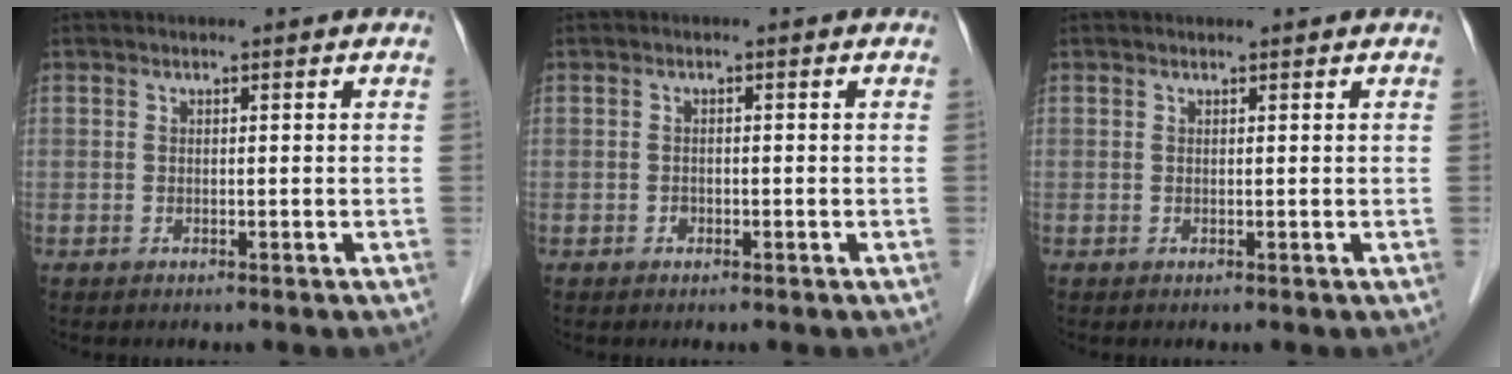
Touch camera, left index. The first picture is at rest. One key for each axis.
{"total": 0.7, "fx": -0.4, "fy": 0.5, "fz": 0.2, "tx": -0.003, "ty": 0.003, "tz": -0.007}
{"total": 0.6, "fx": 0.6, "fy": 0.2, "fz": 0.1, "tx": -0.007, "ty": 0.005, "tz": 0.009}